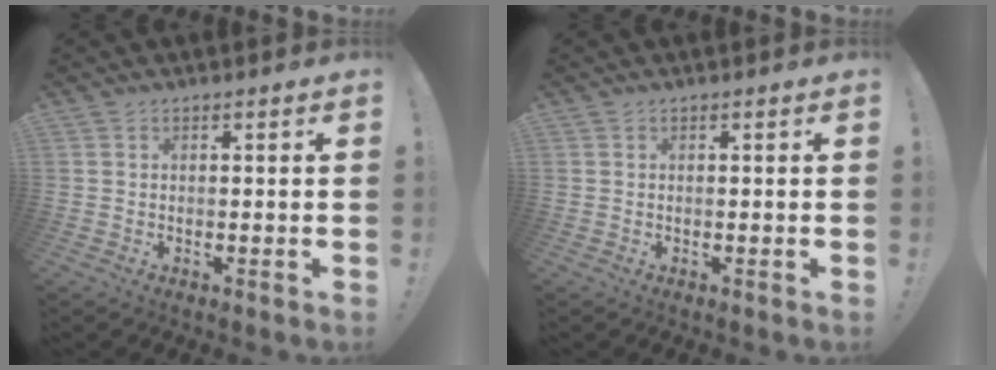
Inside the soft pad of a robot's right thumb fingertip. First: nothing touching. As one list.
[{"total": 0.0}]